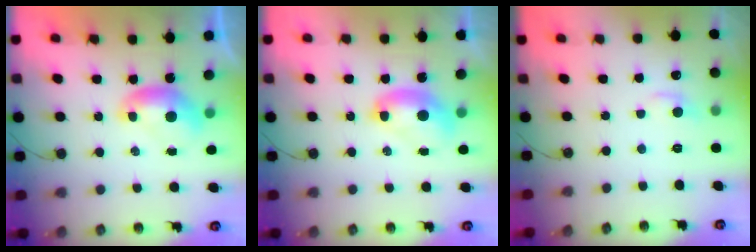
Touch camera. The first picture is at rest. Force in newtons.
{"total": 2.6, "press": 2.6, "slide": 0.1}
{"total": 0.8, "press": 0.4, "slide": 0.6}